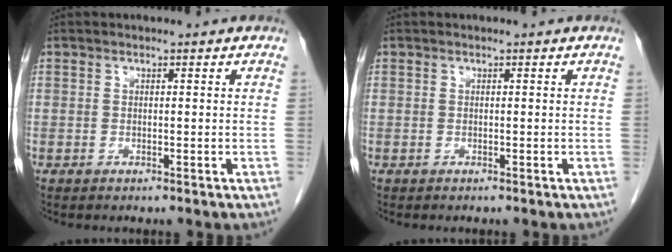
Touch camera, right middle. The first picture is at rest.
{"total": 0.0}